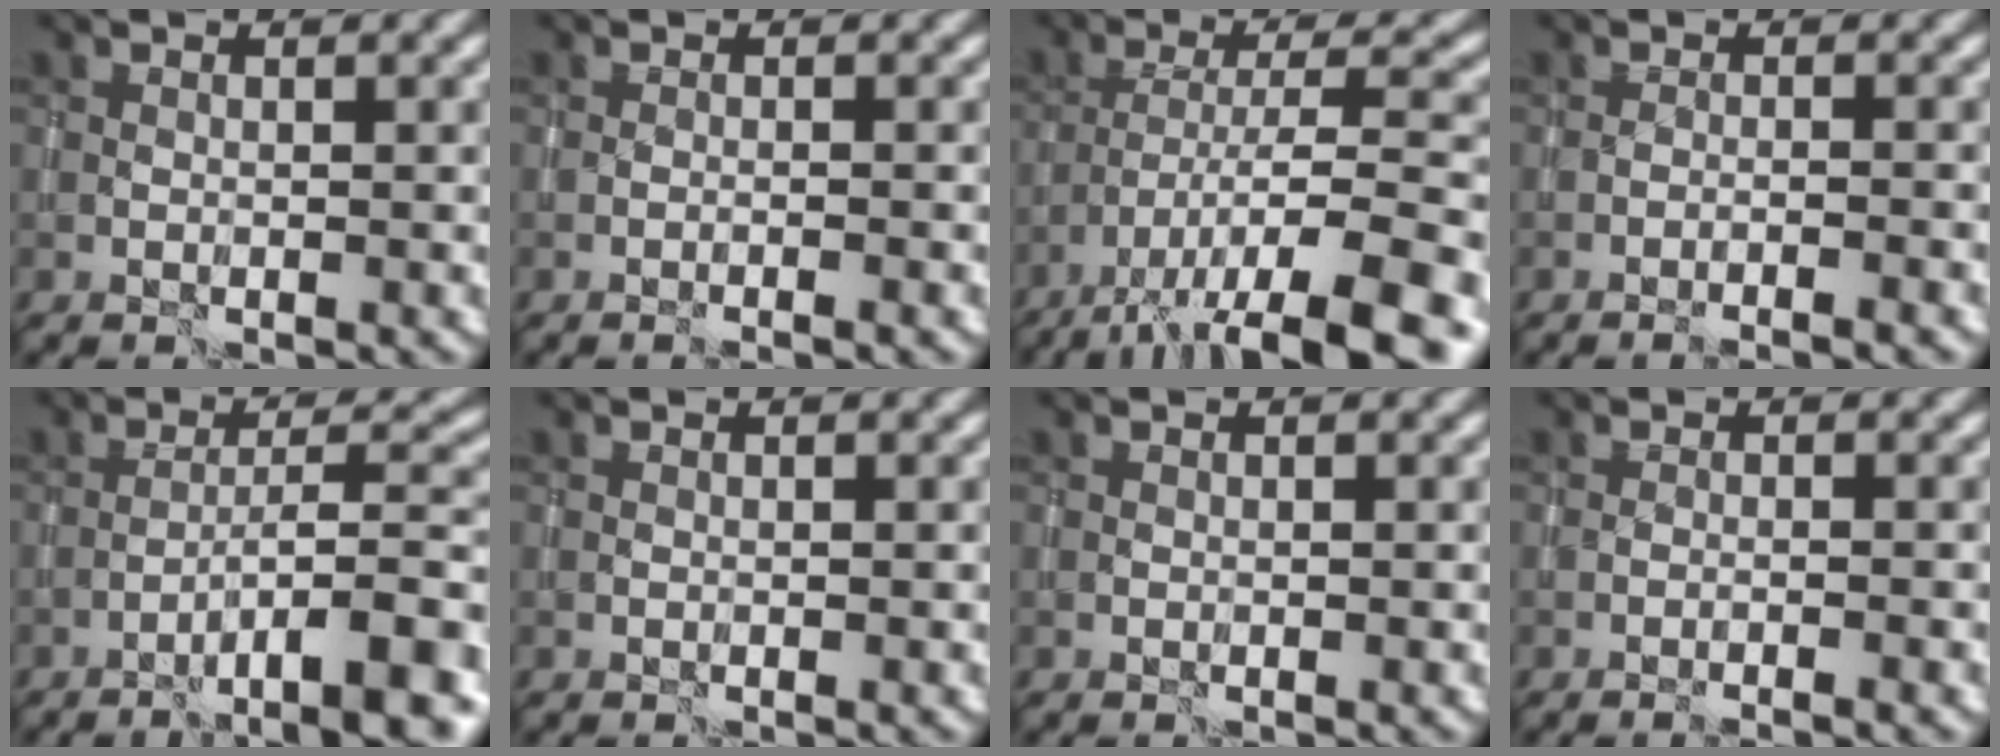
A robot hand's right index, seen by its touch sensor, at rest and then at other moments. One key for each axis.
{"total": 1.3, "fx": -0.8, "fy": 0.3, "fz": 1.1, "tx": -0.009, "ty": 0.007, "tz": -0.018}
{"total": 13.7, "fx": -9.4, "fy": 3.5, "fz": 9.4, "tx": -0.161, "ty": -0.006, "tz": -0.139}
{"total": 2.6, "fx": -2.0, "fy": 0.4, "fz": 1.6, "tx": -0.013, "ty": 0.009, "tz": -0.036}
{"total": 9.2, "fx": -5.4, "fy": 1.8, "fz": 7.3, "tx": -0.102, "ty": 0.020, "tz": -0.075}
{"total": 0.0}
{"total": 0.0}
{"total": 1.6, "fx": -1.0, "fy": 0.3, "fz": 1.2, "tx": -0.012, "ty": 0.009, "tz": -0.022}